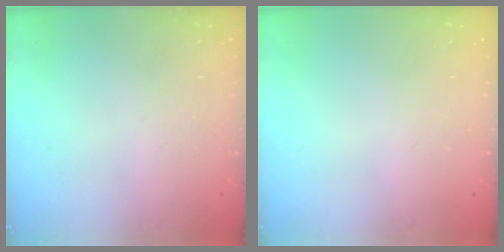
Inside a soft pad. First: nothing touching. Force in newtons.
{"total": 0.0}